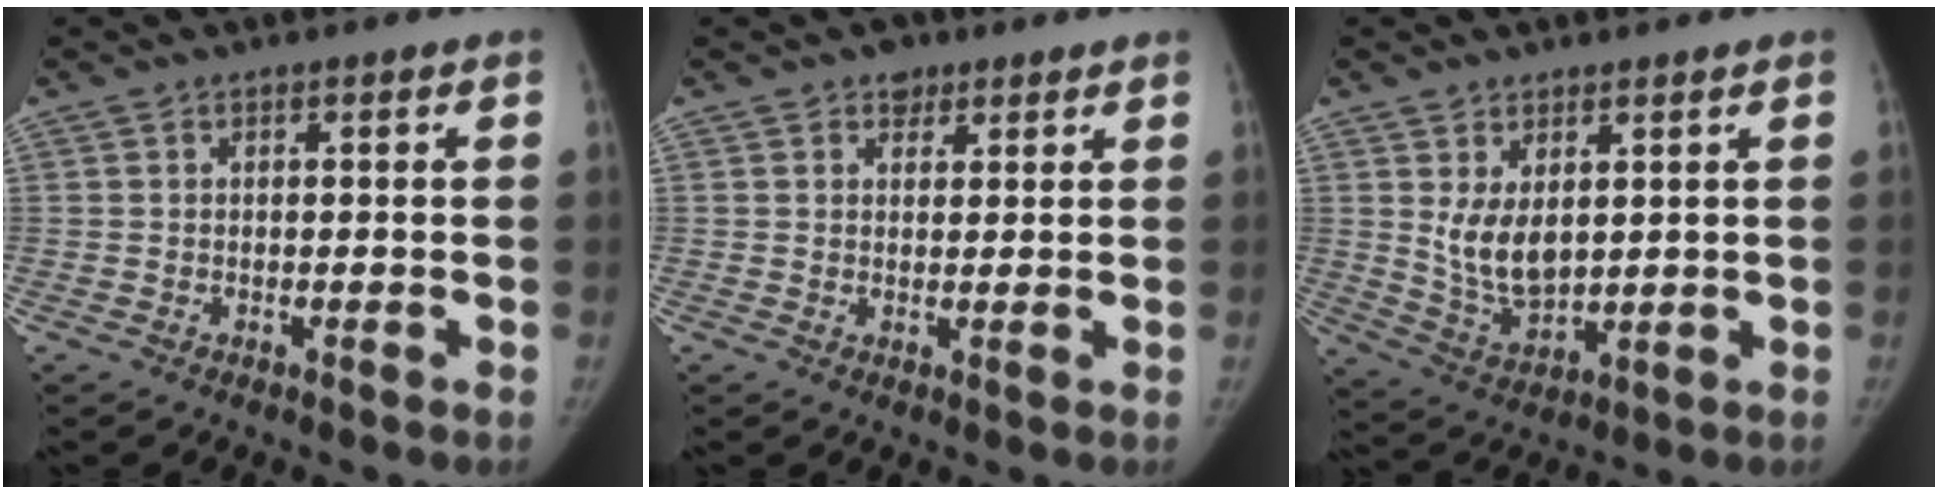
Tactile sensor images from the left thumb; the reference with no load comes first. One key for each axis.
{"total": 2.8, "fx": 1.8, "fy": 2.0, "fz": 0.8, "tx": 0.009, "ty": -0.007, "tz": 0.022}
{"total": 7.6, "fx": 2.1, "fy": 4.5, "fz": 5.8, "tx": -0.091, "ty": -0.026, "tz": 0.057}